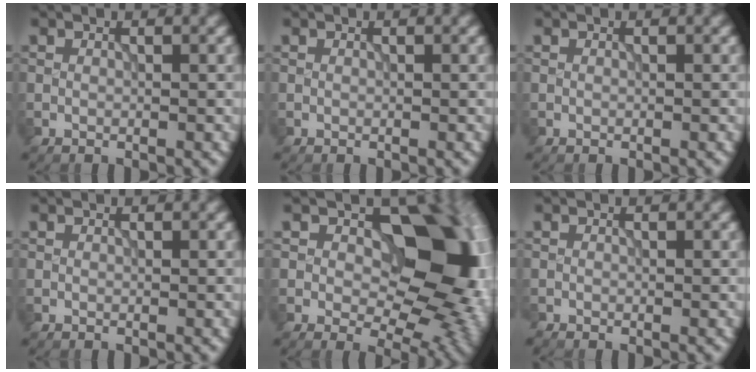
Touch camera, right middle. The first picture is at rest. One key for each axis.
{"total": 0.0}
{"total": 0.0}
{"total": 0.0}
{"total": 15.5, "fx": 2.1, "fy": 10.1, "fz": 11.6, "tx": -0.100, "ty": 0.002, "tz": 0.051}
{"total": 0.5, "fx": -0.5, "fy": -0.1, "fz": -0.2, "tx": 0.005, "ty": -0.001, "tz": -0.007}